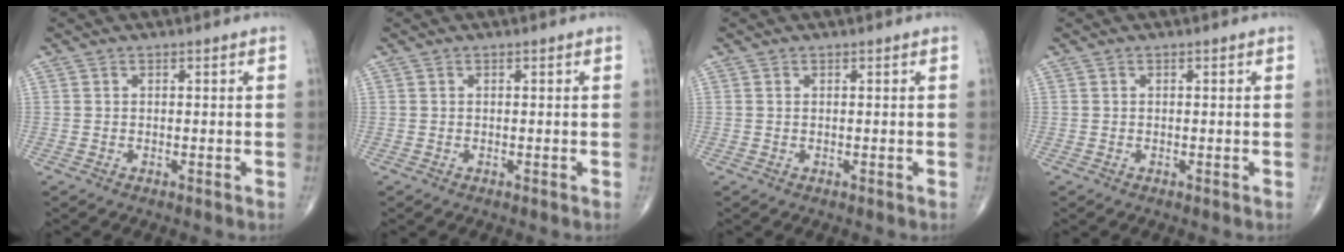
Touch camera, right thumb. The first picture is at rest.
{"total": 0.0}
{"total": 0.0}
{"total": 0.0}